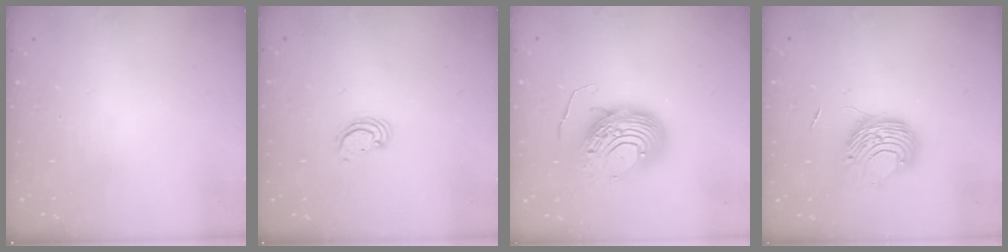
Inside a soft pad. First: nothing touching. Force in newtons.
{"total": 2.2, "press": 2.2, "slide": 0.2}
{"total": 12.5, "press": 12.4, "slide": 1.3}
{"total": 8.8, "press": 8.8, "slide": 0.3}